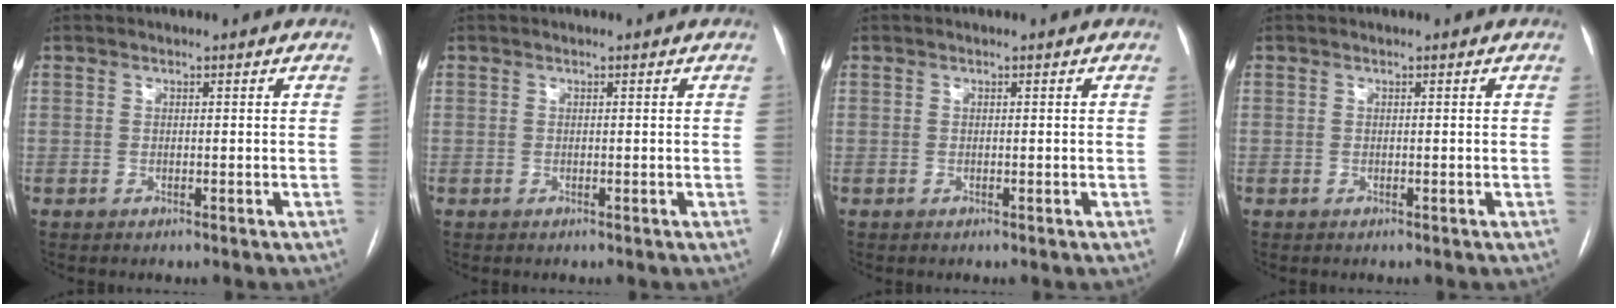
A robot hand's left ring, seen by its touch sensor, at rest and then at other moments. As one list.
[{"total": 0.0}, {"total": 0.0}, {"total": 0.0}]